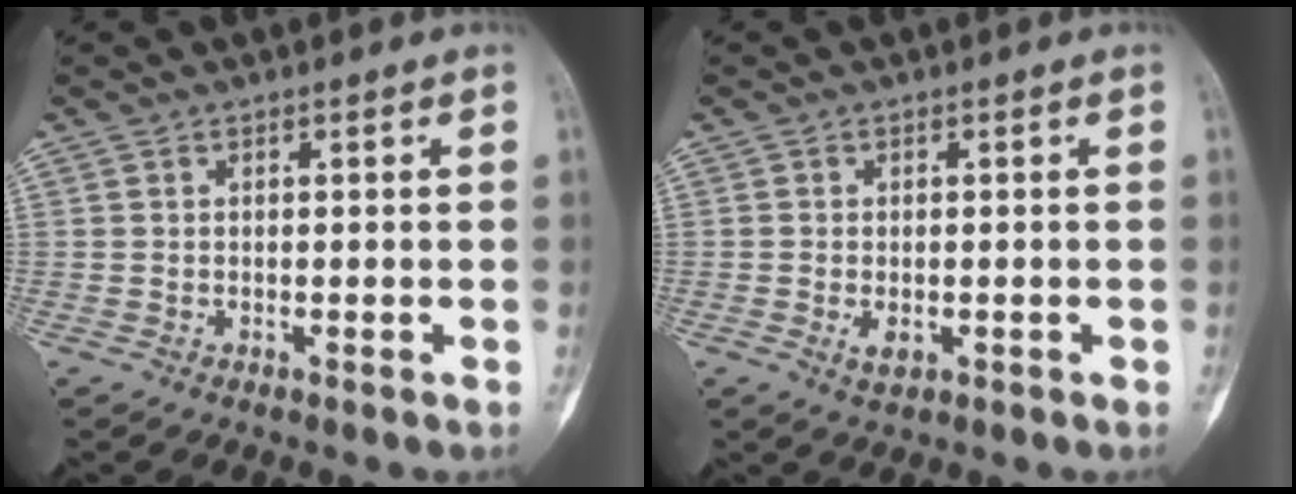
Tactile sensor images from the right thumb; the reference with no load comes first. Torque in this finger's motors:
{"motor_torque": [-0.11, 0.35, -0.13, 0.13, -0.07]}